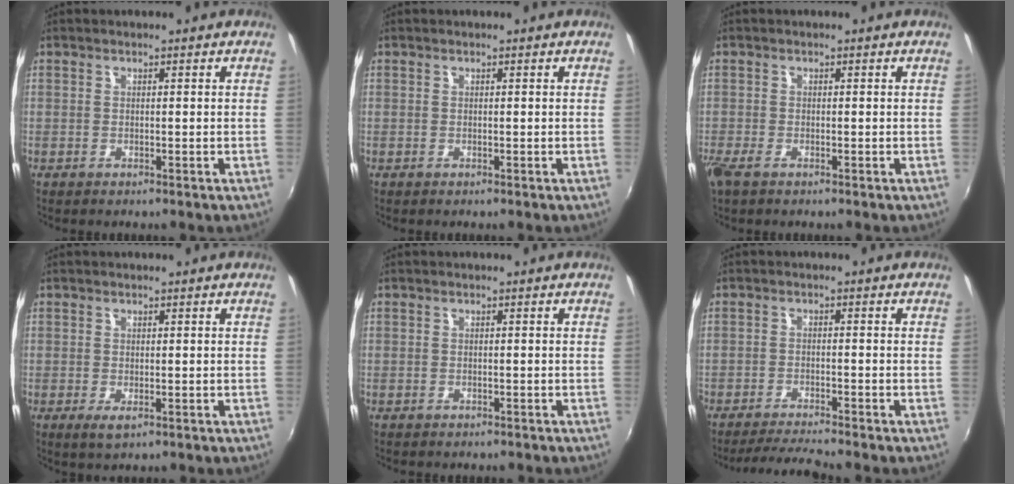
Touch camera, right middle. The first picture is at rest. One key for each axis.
{"total": 0.0}
{"total": 2.4, "fx": -1.6, "fy": 0.7, "fz": 1.6, "tx": -0.036, "ty": -0.009, "tz": -0.032}
{"total": 1.9, "fx": -0.4, "fy": 0.9, "fz": 1.6, "tx": -0.030, "ty": -0.006, "tz": -0.005}
{"total": 0.9, "fx": -0.8, "fy": 0.5, "fz": 0.1, "tx": -0.006, "ty": -0.001, "tz": -0.010}
{"total": 5.8, "fx": -5.4, "fy": -0.8, "fz": 2.0, "tx": -0.057, "ty": -0.009, "tz": -0.094}